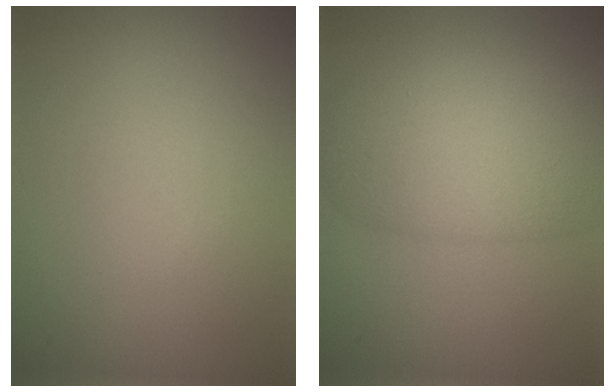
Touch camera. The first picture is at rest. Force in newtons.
{"total": 8.2, "press": 8.1, "slide": 0.4}